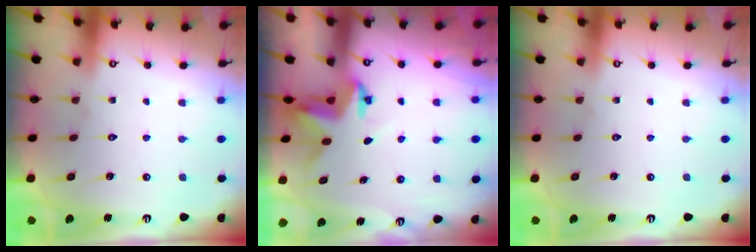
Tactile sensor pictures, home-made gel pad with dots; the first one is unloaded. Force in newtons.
{"total": 3.3, "press": 3.3, "slide": 0.2}
{"total": 0.0}